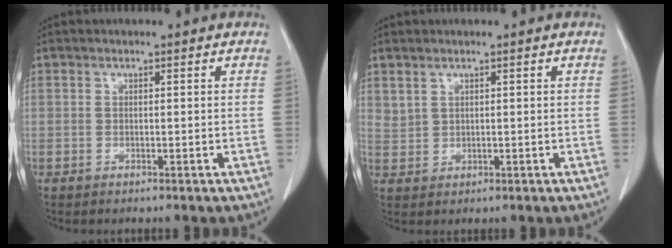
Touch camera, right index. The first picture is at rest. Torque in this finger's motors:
{"motor_torque": [-0.12, 0.23, 0.00, 0.00]}